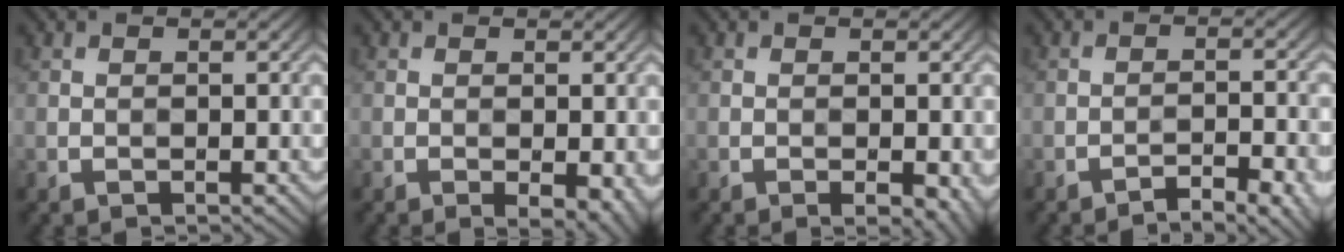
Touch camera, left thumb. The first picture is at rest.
{"total": 3.2, "force": [-1.2, 1.1, 2.7], "torque": [-0.037, -0.006, -0.012]}
{"total": 2.4, "force": [-0.9, 0.7, 2.1], "torque": [-0.031, -0.002, -0.010]}
{"total": 6.7, "force": [-5.0, 1.2, 4.3], "torque": [-0.070, 0.013, -0.069]}